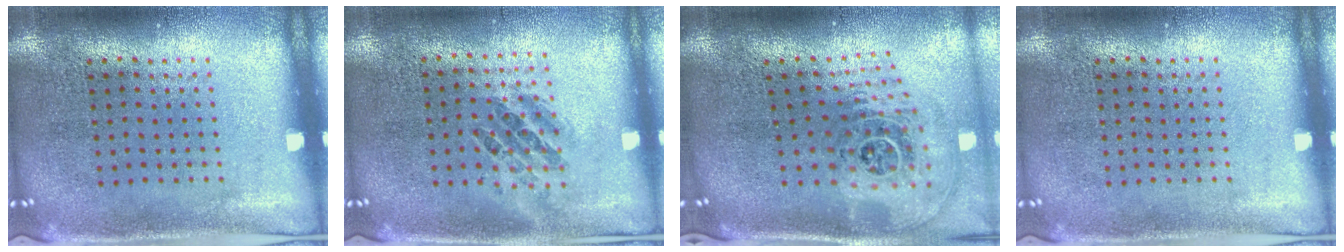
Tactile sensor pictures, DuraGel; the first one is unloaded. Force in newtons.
{"total": 1.0, "press": 0.9, "slide": 0.3}
{"total": 2.7, "press": 1.9, "slide": 1.9}
{"total": 0.0}